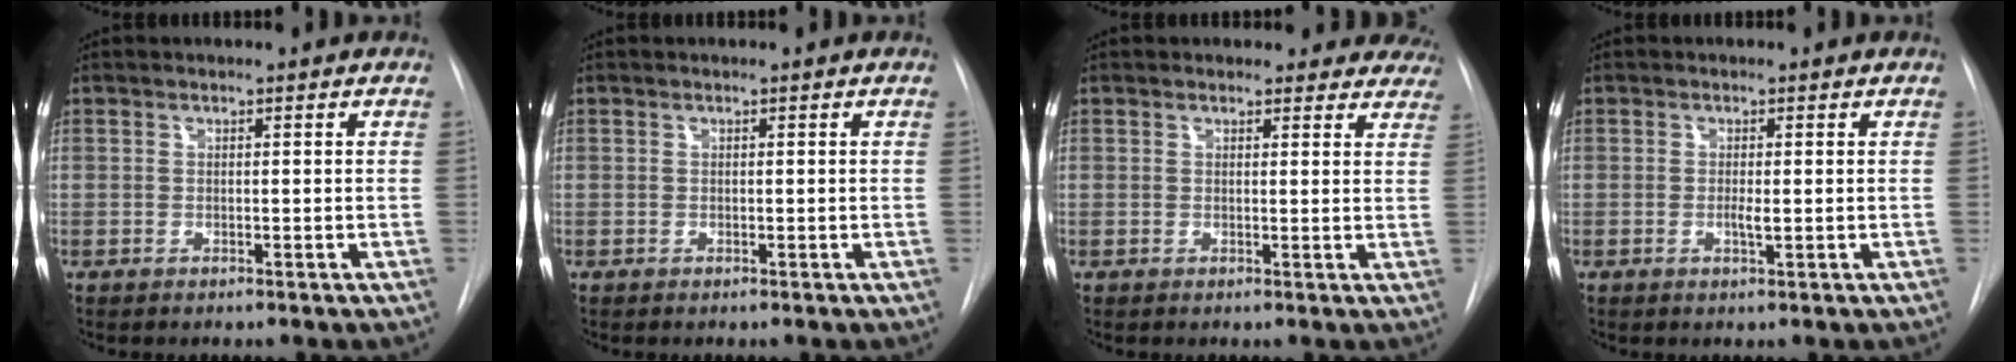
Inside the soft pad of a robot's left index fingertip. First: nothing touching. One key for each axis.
{"total": 0.0}
{"total": 8.6, "fx": 8.0, "fy": 3.3, "fz": 0.4, "tx": 0.047, "ty": -0.017, "tz": 0.053}
{"total": 1.2, "fx": -0.3, "fy": 0.1, "fz": 1.2, "tx": -0.025, "ty": -0.006, "tz": -0.006}